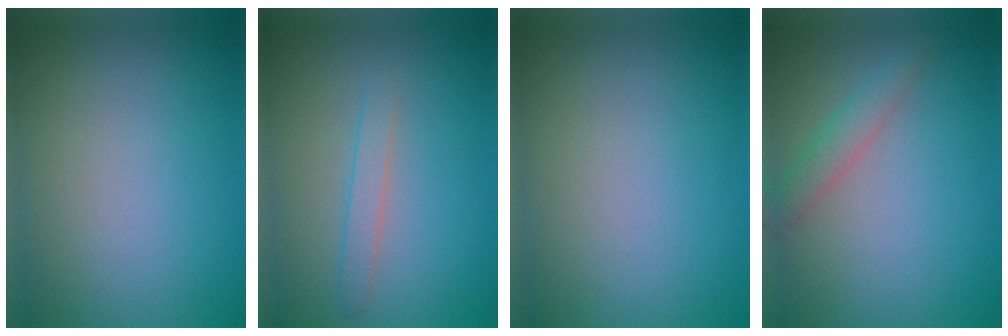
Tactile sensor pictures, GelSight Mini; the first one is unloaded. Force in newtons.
{"total": 1.6, "press": 1.6, "slide": 0.1}
{"total": 0.0}
{"total": 2.1, "press": 2.1, "slide": 0.1}